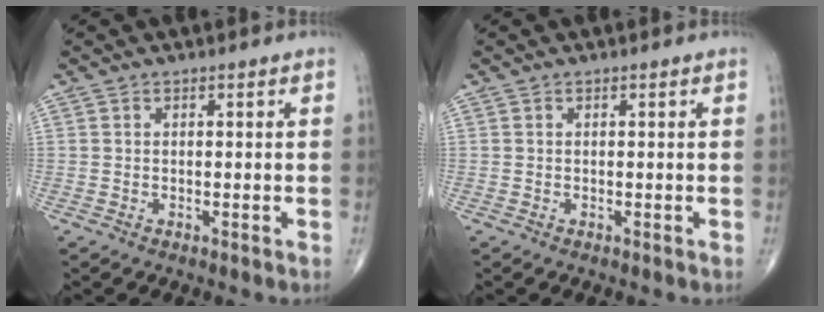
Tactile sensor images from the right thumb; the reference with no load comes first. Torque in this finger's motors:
{"motor_torque": [-0.27, 0.27, 0.01, -0.01, 0.00]}